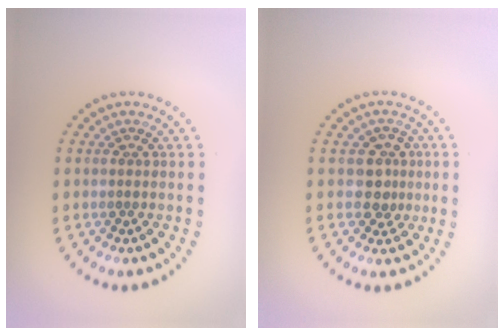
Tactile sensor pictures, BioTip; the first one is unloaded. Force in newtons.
{"total": 2.5, "press": 2.2, "slide": 1.1}